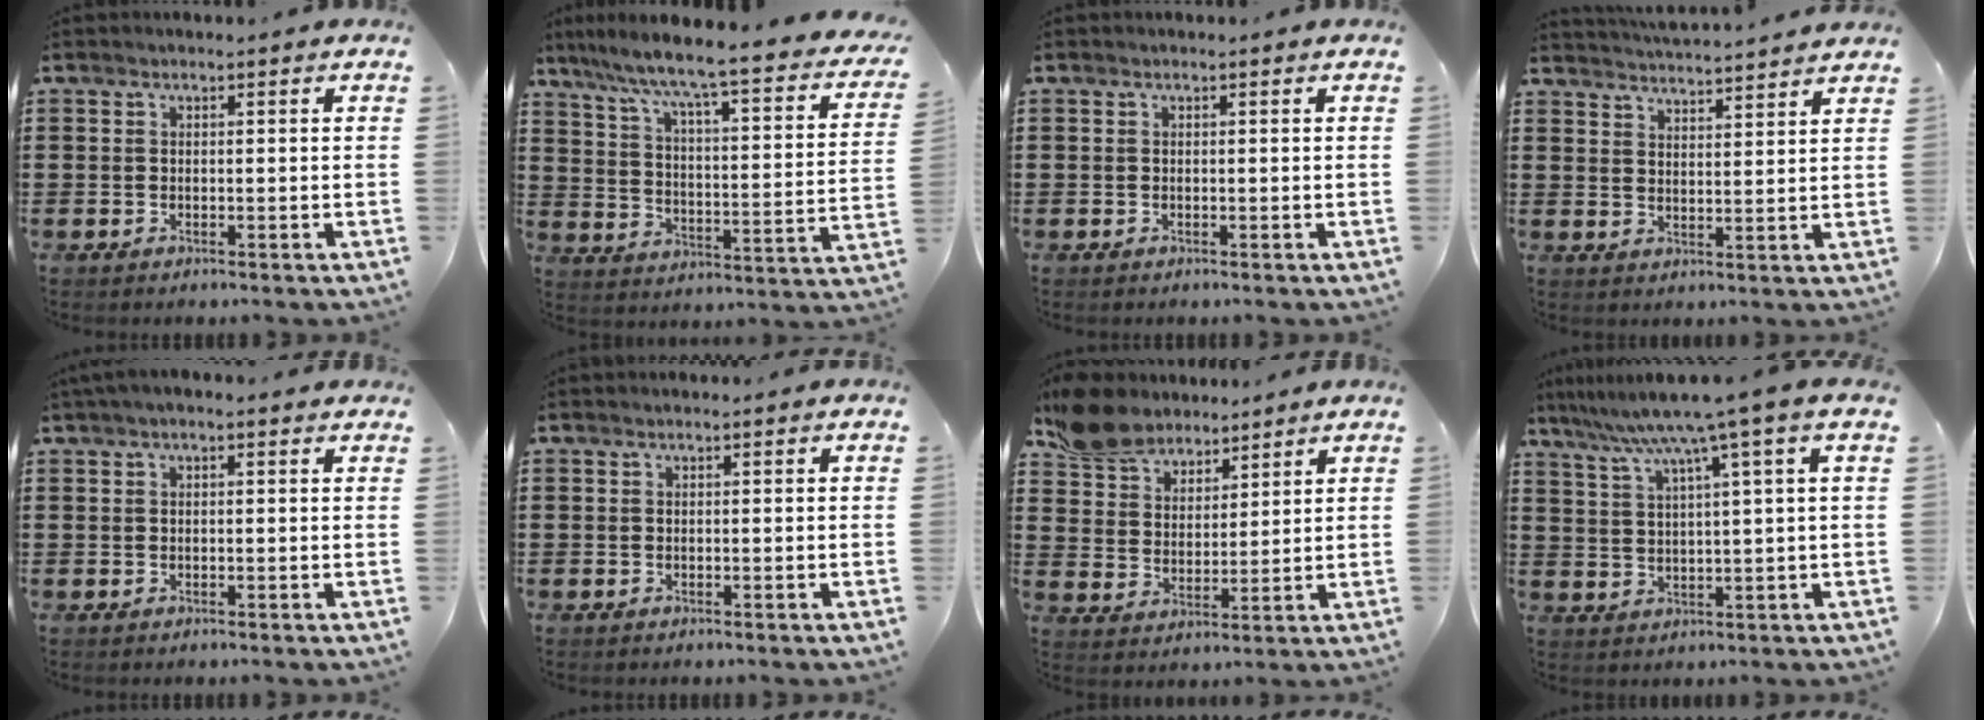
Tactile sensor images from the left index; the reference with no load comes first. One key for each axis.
{"total": 5.9, "fx": 4.8, "fy": -0.5, "fz": 3.4, "tx": -0.090, "ty": -0.051, "tz": 0.066}
{"total": 0.0}
{"total": 3.7, "fx": 3.7, "fy": -0.7, "fz": 0.1, "tx": -0.016, "ty": -0.026, "tz": 0.064}
{"total": 0.9, "fx": 0.4, "fy": 0.2, "fz": 0.8, "tx": -0.017, "ty": 0.004, "tz": 0.006}
{"total": 0.0}
{"total": 8.3, "fx": 7.3, "fy": 3.6, "fz": 1.8, "tx": -0.071, "ty": -0.012, "tz": 0.143}
{"total": 7.4, "fx": 4.8, "fy": -0.8, "fz": 5.6, "tx": -0.126, "ty": -0.026, "tz": 0.076}